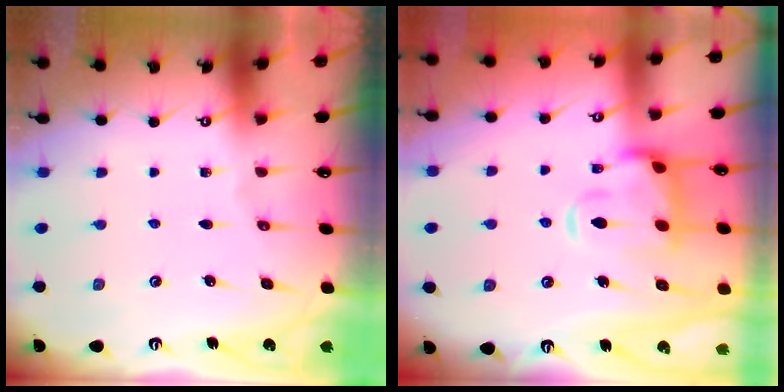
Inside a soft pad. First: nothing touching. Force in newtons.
{"total": 6.2, "press": 6.0, "slide": 1.6}